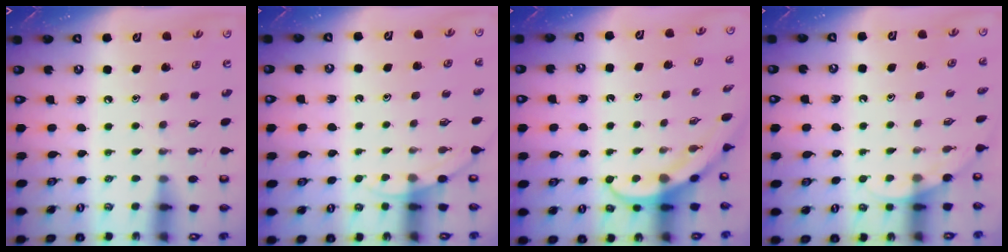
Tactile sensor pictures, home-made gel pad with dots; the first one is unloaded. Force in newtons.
{"total": 2.5, "press": 2.5, "slide": 0.1}
{"total": 4.0, "press": 3.9, "slide": 0.3}
{"total": 2.8, "press": 2.8, "slide": 0.1}